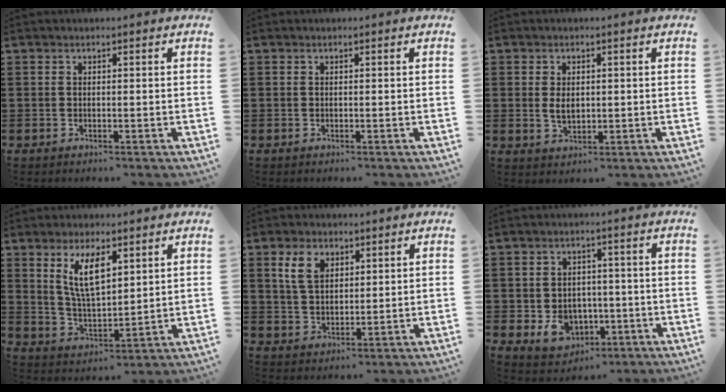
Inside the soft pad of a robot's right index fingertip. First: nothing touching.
{"total": 0.0}
{"total": 2.8, "force": [0.3, 1.8, 2.1], "torque": [-0.045, 0.007, 0.006]}
{"total": 7.7, "force": [3.6, 2.8, 6.1], "torque": [-0.131, 0.006, 0.064]}
{"total": 5.5, "force": [2.7, 3.4, 3.3], "torque": [-0.071, 0.010, 0.048]}
{"total": 5.8, "force": [-1.3, 4.9, 2.9], "torque": [-0.069, 0.005, -0.025]}